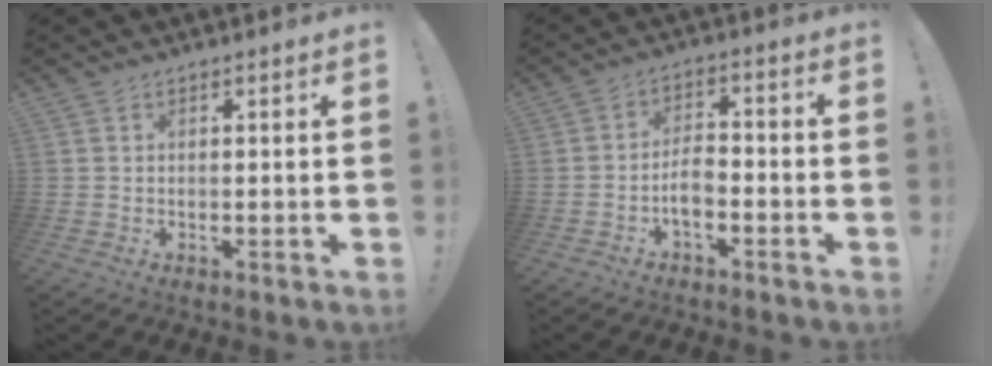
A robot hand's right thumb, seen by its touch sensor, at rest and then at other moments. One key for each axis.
{"total": 5.7, "fx": -2.3, "fy": 2.8, "fz": 4.3, "tx": -0.068, "ty": 0.004, "tz": -0.044}